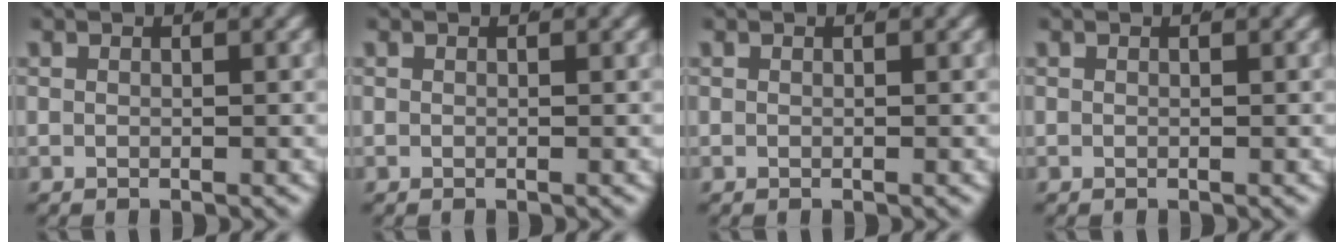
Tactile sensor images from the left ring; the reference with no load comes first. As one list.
[{"total": 0.0}, {"total": 0.0}, {"total": 0.0}]